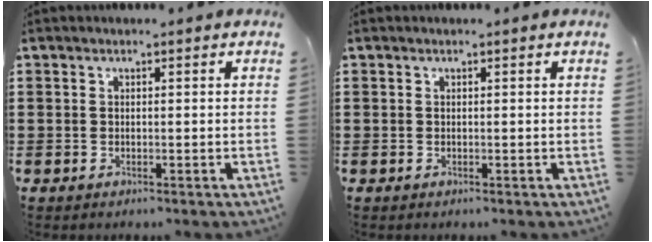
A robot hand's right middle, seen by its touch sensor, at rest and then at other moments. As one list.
[{"total": 0.0}]